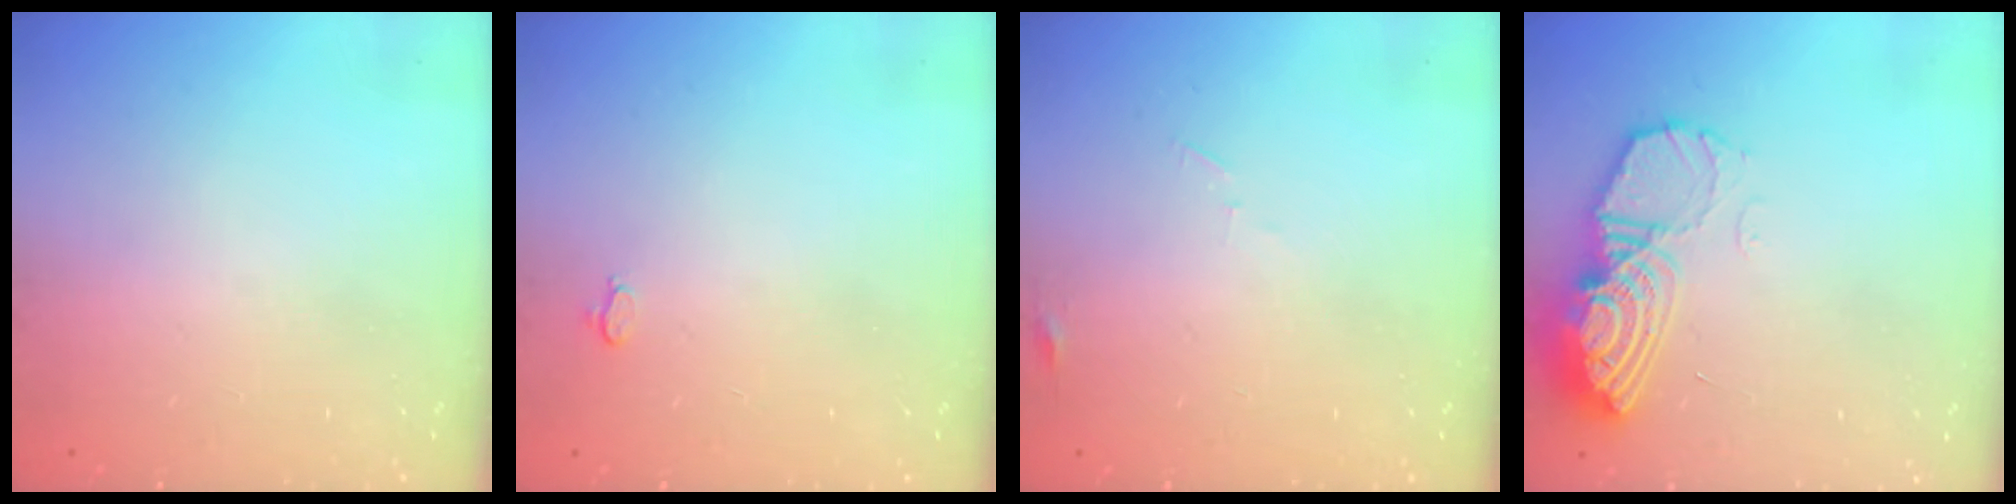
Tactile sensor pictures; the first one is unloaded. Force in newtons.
{"total": 2.6, "press": 2.6, "slide": 0.3}
{"total": 2.9, "press": 2.9, "slide": 0.2}
{"total": 12.9, "press": 12.9, "slide": 1.1}